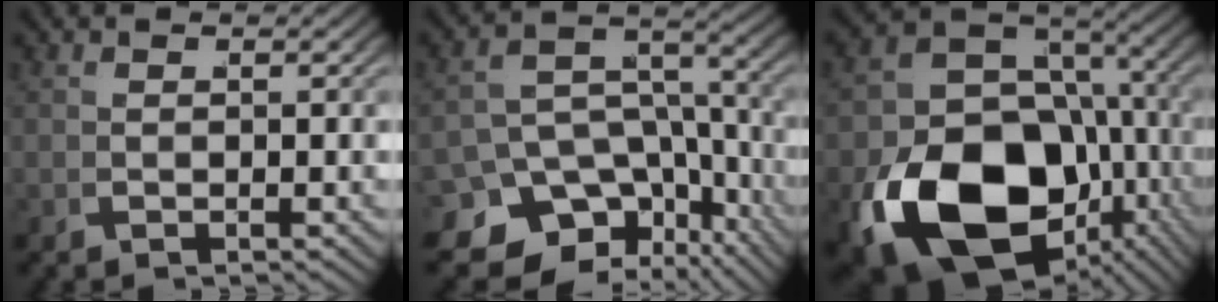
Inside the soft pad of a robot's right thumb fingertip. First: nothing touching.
{"total": 10.7, "force": [-4.9, 7.3, 6.1], "torque": [-0.103, -0.043, -0.064]}
{"total": 18.0, "force": [-5.2, 11.3, 13.0], "torque": [-0.242, -0.052, -0.064]}